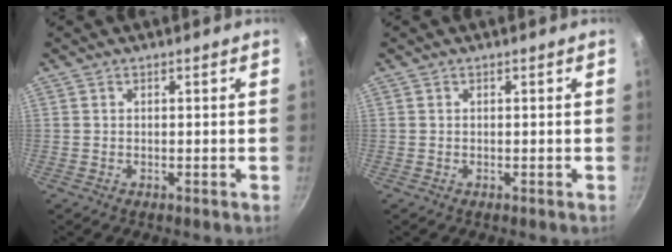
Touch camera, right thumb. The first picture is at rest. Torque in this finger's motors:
{"motor_torque": [-0.01, 0.01, 0.00, 0.00, 0.00]}